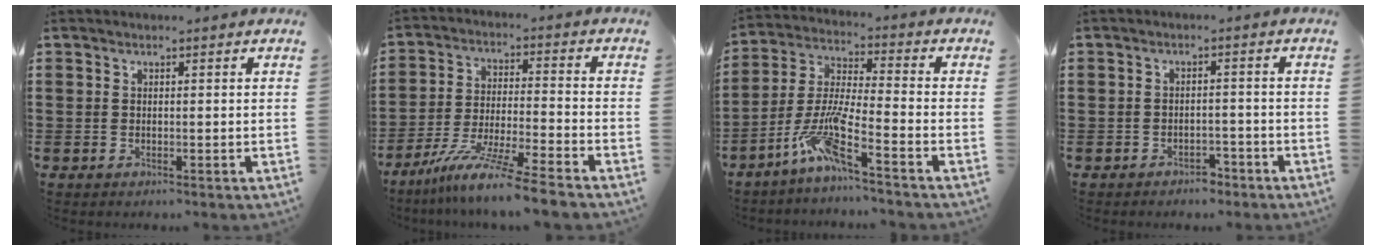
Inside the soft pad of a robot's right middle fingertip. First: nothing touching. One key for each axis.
{"total": 9.8, "fx": -8.2, "fy": -0.8, "fz": 5.2, "tx": -0.107, "ty": -0.009, "tz": -0.164}
{"total": 8.8, "fx": -5.9, "fy": 0.7, "fz": 6.5, "tx": -0.146, "ty": -0.011, "tz": -0.116}
{"total": 2.0, "fx": -1.9, "fy": 0.7, "fz": 0.0, "tx": -0.007, "ty": 0.004, "tz": -0.042}